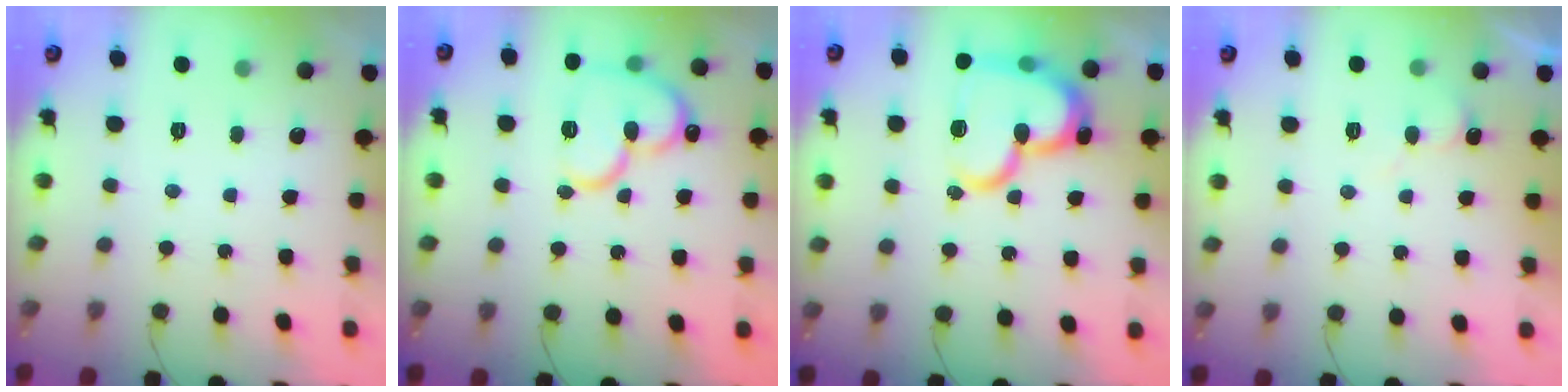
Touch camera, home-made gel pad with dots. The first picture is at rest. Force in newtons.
{"total": 15.2, "press": 15.2, "slide": 1.5}
{"total": 21.9, "press": 21.8, "slide": 2.1}
{"total": 4.7, "press": 4.6, "slide": 0.5}